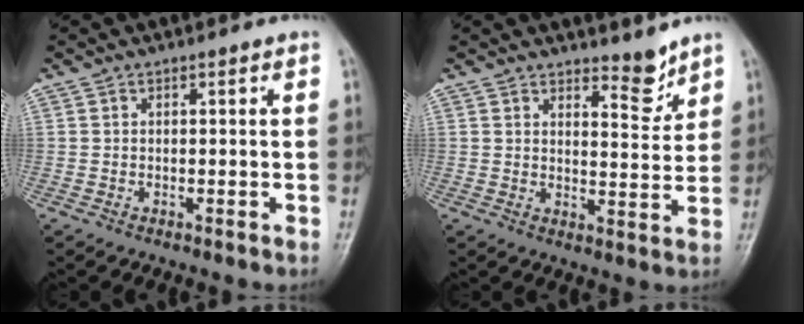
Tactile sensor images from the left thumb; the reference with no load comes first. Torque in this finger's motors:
{"motor_torque": [-0.09, 0.05, -0.21, -0.24, 0.06]}